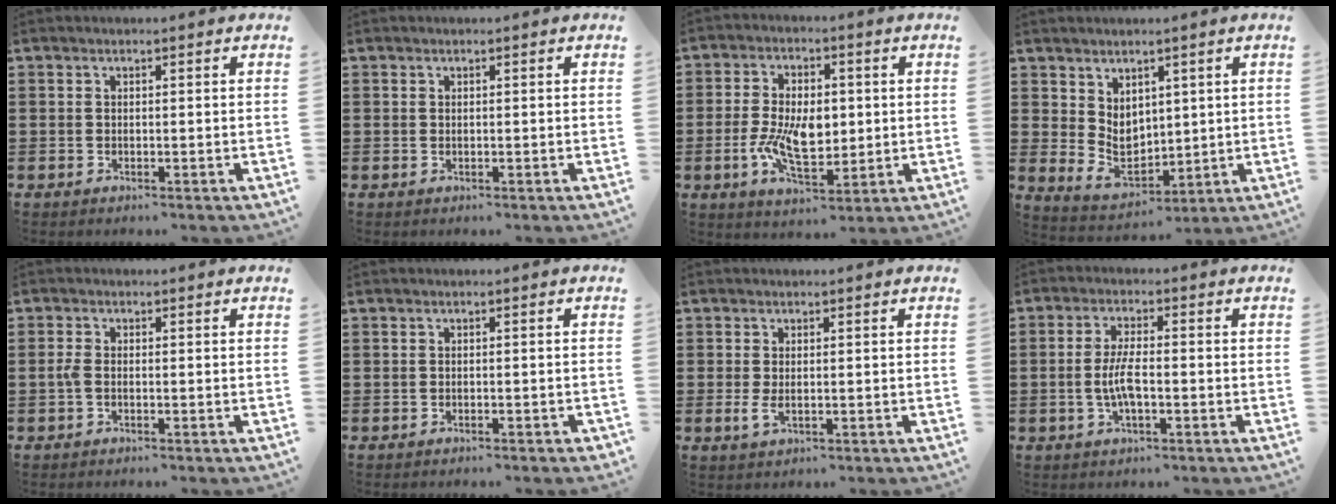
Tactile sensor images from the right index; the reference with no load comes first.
{"total": 0.0}
{"total": 9.2, "force": [-0.5, 5.2, 7.6], "torque": [-0.138, 0.003, -0.012]}
{"total": 5.0, "force": [2.1, 3.9, 2.4], "torque": [-0.042, -0.006, 0.040]}
{"total": 1.5, "force": [-0.4, 0.5, 1.4], "torque": [-0.035, -0.003, -0.010]}
{"total": 0.6, "force": [-0.5, 0.0, 0.3], "torque": [-0.009, -0.003, -0.010]}
{"total": 1.9, "force": [-0.1, 0.7, 1.8], "torque": [-0.042, -0.004, -0.003]}
{"total": 4.9, "force": [-0.8, 1.5, 4.6], "torque": [-0.102, -0.003, -0.022]}